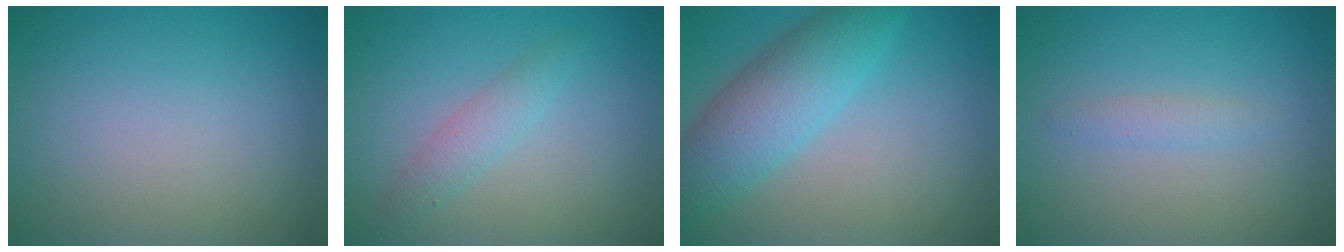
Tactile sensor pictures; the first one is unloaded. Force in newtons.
{"total": 1.9, "press": 1.9, "slide": 0.0}
{"total": 6.1, "press": 6.1, "slide": 0.2}
{"total": 1.2, "press": 1.2, "slide": 0.1}